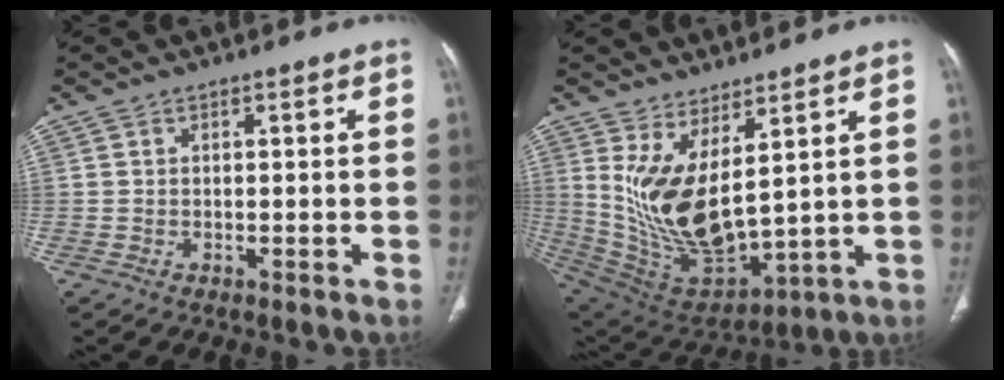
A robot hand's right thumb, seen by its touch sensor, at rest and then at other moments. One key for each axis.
{"total": 15.4, "fx": 5.2, "fy": 6.2, "fz": 13.2, "tx": -0.251, "ty": -0.052, "tz": 0.133}